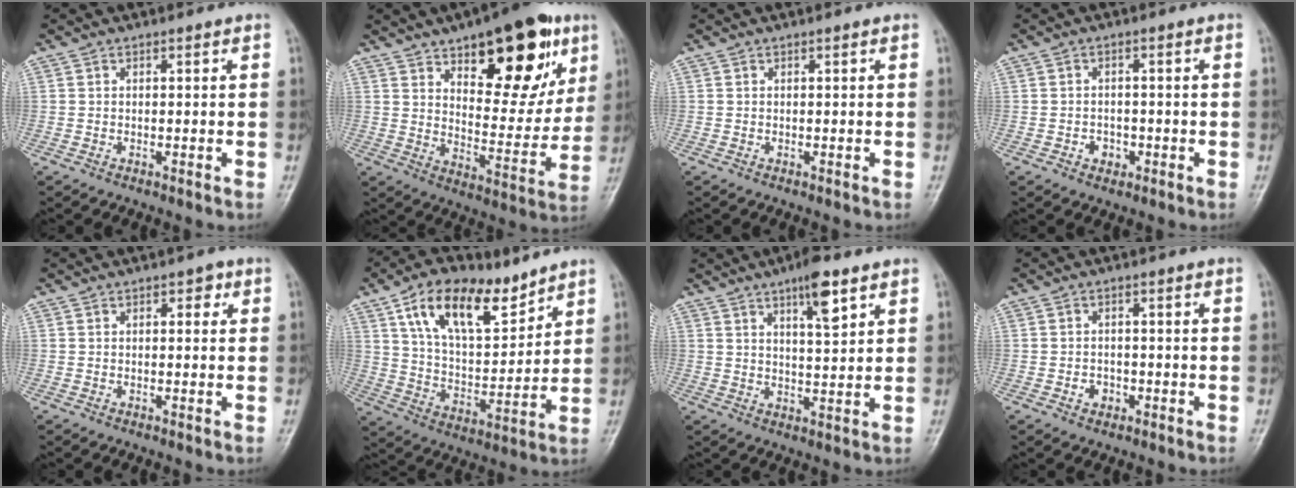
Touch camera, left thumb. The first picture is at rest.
{"total": 22.1, "force": [11.6, 9.9, 16.1], "torque": [-0.171, -0.050, 0.172]}
{"total": 0.0}
{"total": 2.7, "force": [-1.1, 2.2, 1.2], "torque": [-0.002, 0.009, -0.014]}
{"total": 2.1, "force": [0.8, 1.2, 1.5], "torque": [-0.008, 0.002, 0.007]}
{"total": 16.8, "force": [10.0, 8.1, 10.7], "torque": [-0.150, -0.044, 0.184]}
{"total": 7.5, "force": [4.3, 1.9, 5.8], "torque": [-0.085, -0.024, 0.069]}
{"total": 2.5, "force": [-1.0, 2.1, 1.1], "torque": [-0.004, 0.009, -0.014]}